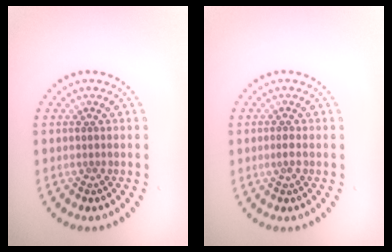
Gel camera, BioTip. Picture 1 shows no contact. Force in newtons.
{"total": 1.0, "press": 0.9, "slide": 0.3}